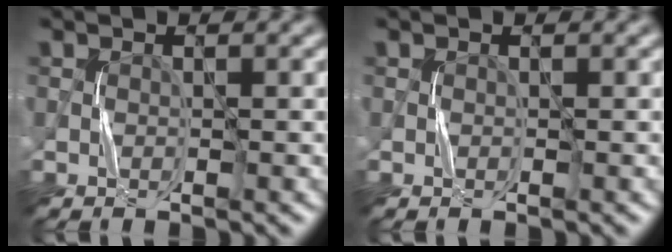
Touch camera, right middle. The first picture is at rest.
{"total": 0.0}